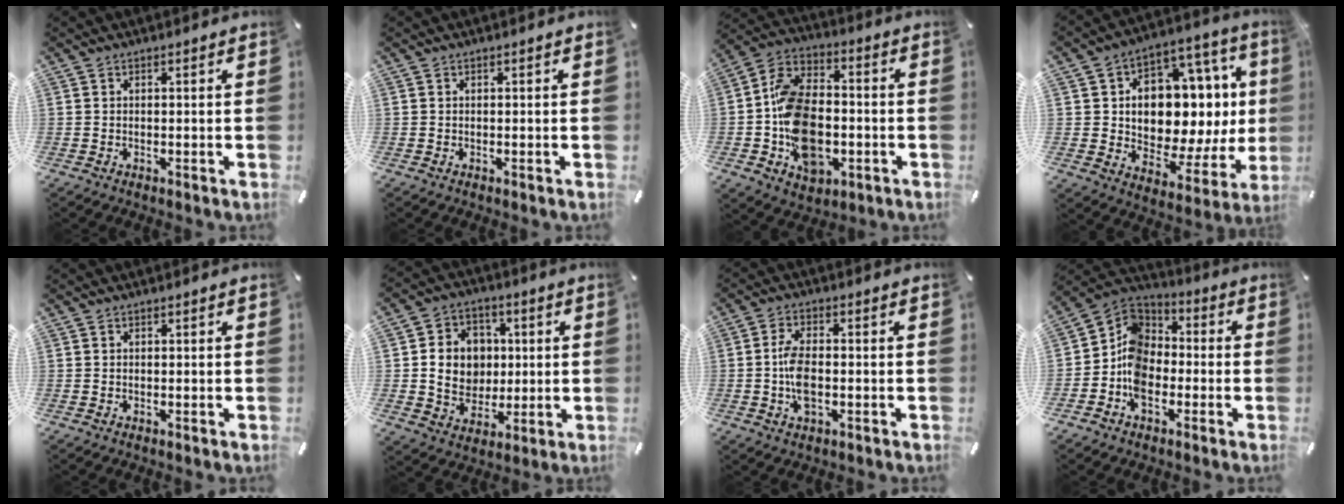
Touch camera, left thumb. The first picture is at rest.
{"total": 0.0}
{"total": 17.4, "force": [-4.3, 12.0, 11.8], "torque": [-0.237, 0.029, -0.072]}
{"total": 15.5, "force": [2.8, 10.7, 10.8], "torque": [-0.140, -0.045, 0.046]}
{"total": 0.0}
{"total": 11.0, "force": [0.5, 9.9, 4.7], "torque": [-0.076, 0.010, 0.017]}
{"total": 6.7, "force": [-1.1, 3.4, 5.7], "torque": [-0.122, 0.000, -0.023]}
{"total": 10.7, "force": [-4.3, 8.2, 5.4], "torque": [-0.132, 0.016, -0.085]}